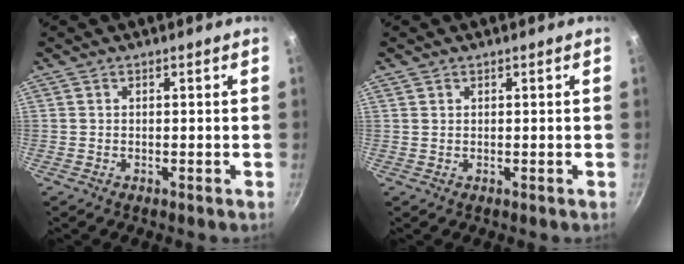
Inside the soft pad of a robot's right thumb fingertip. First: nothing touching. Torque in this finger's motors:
{"motor_torque": [-0.18, -0.03, -0.31, 0.10, -0.03]}